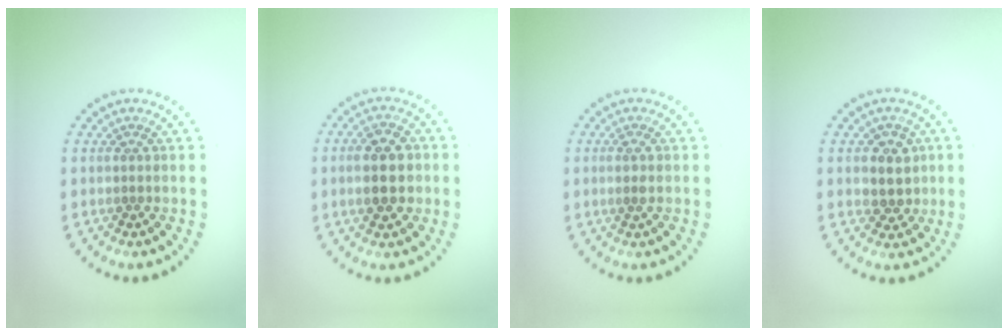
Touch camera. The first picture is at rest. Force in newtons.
{"total": 4.4, "press": 4.4, "slide": 0.1}
{"total": 0.9, "press": 0.7, "slide": 0.6}
{"total": 2.9, "press": 2.7, "slide": 0.9}